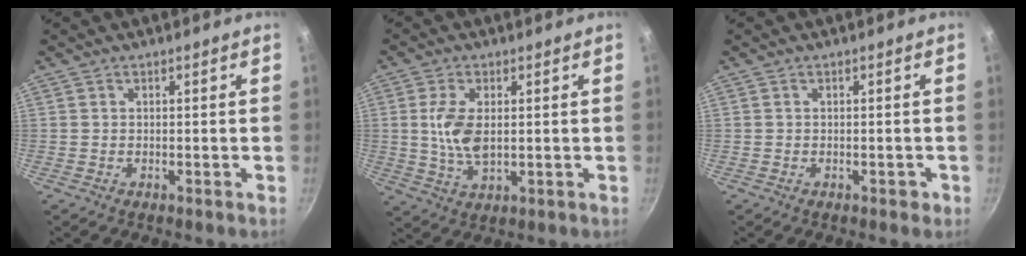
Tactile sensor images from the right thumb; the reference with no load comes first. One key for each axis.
{"total": 7.7, "fx": 0.9, "fy": 4.0, "fz": 6.5, "tx": -0.130, "ty": -0.005, "tz": 0.019}
{"total": 1.2, "fx": -0.5, "fy": 0.8, "fz": 0.7, "tx": 0.000, "ty": 0.010, "tz": -0.003}